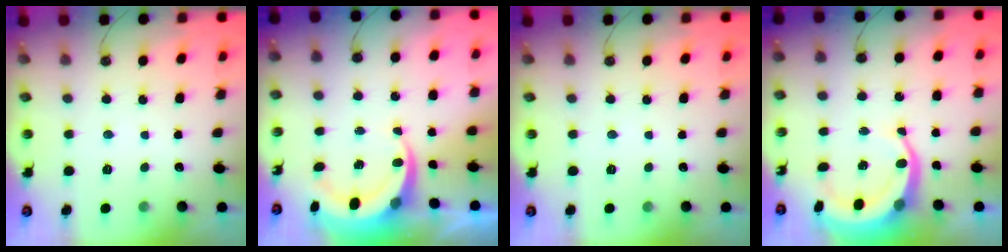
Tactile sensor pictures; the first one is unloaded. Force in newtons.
{"total": 8.0, "press": 7.8, "slide": 1.8}
{"total": 0.0}
{"total": 11.1, "press": 10.9, "slide": 2.0}